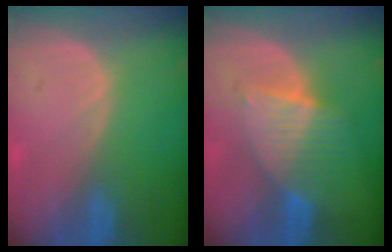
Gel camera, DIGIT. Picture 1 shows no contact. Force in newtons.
{"total": 6.4, "press": 6.2, "slide": 1.8}